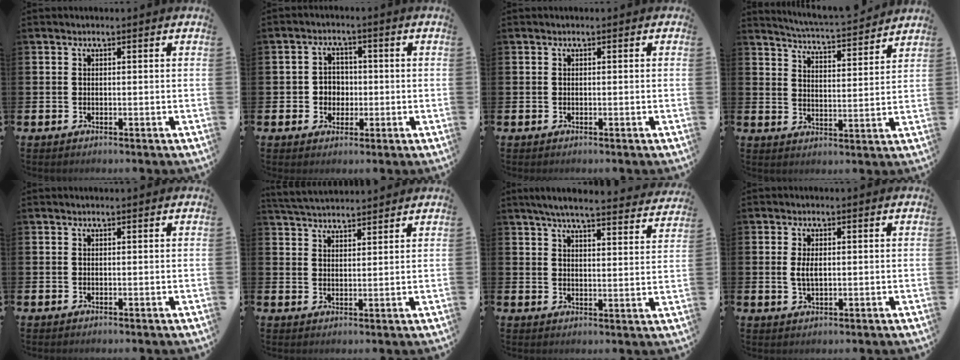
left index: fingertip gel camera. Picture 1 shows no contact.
{"total": 3.1, "force": [-0.2, 3.0, 0.9], "torque": [-0.016, 0.003, -0.012]}
{"total": 0.0}
{"total": 5.0, "force": [4.9, -0.4, 0.5], "torque": [-0.025, -0.044, 0.081]}
{"total": 0.0}
{"total": 4.1, "force": [4.0, 0.5, 0.3], "torque": [-0.024, -0.017, 0.075]}
{"total": 5.9, "force": [5.5, 0.2, 2.0], "torque": [-0.044, -0.036, 0.093]}
{"total": 2.6, "force": [0.3, 1.2, 2.2], "torque": [-0.033, -0.001, 0.001]}